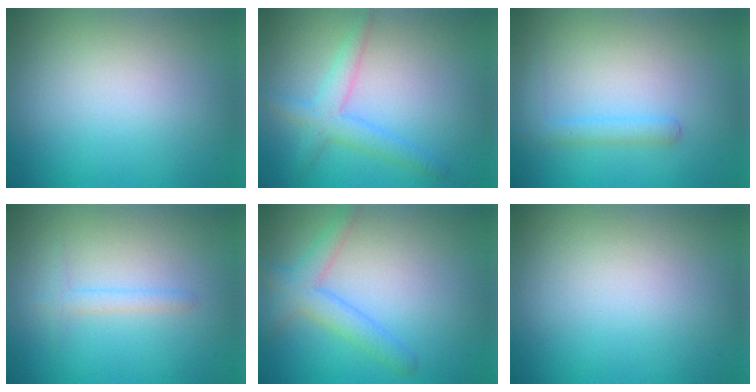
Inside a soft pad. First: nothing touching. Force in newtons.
{"total": 2.8, "press": 2.8, "slide": 0.1}
{"total": 1.6, "press": 1.6, "slide": 0.1}
{"total": 1.2, "press": 1.2, "slide": 0.1}
{"total": 3.0, "press": 3.0, "slide": 0.1}
{"total": 0.0}